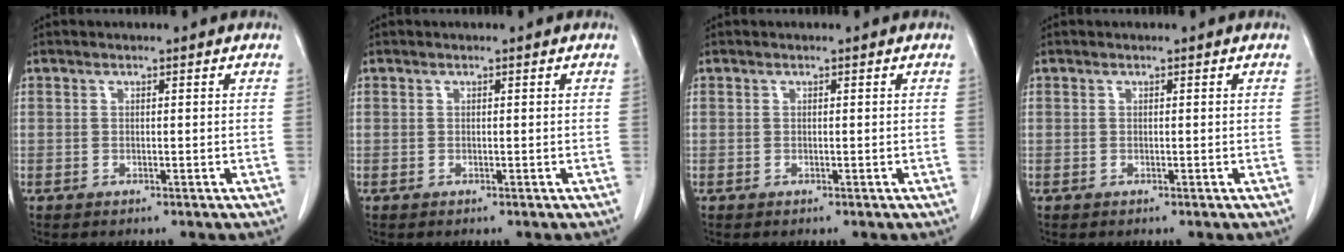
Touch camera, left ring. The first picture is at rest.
{"total": 0.0}
{"total": 0.0}
{"total": 0.0}